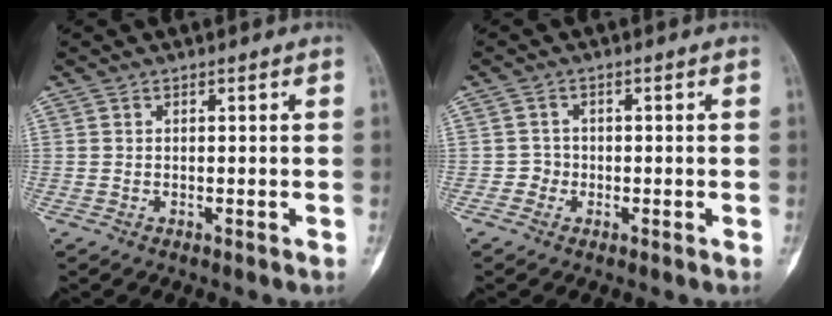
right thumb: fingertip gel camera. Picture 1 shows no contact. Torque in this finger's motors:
{"motor_torque": [-0.25, 0.08, 0.21, -0.09, -0.09]}